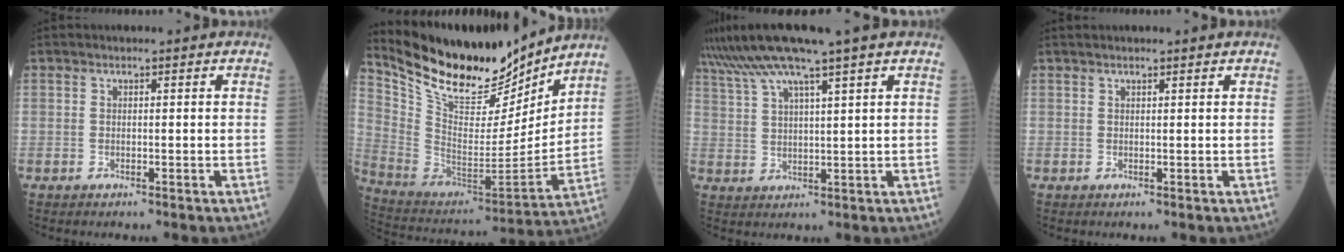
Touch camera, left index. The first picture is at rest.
{"total": 20.1, "force": [17.9, 4.7, 7.9], "torque": [-0.159, -0.033, 0.311]}
{"total": 9.6, "force": [7.4, -1.4, 6.0], "torque": [-0.112, 0.023, 0.133]}
{"total": 1.3, "force": [1.1, 0.1, 0.6], "torque": [-0.010, 0.018, 0.020]}